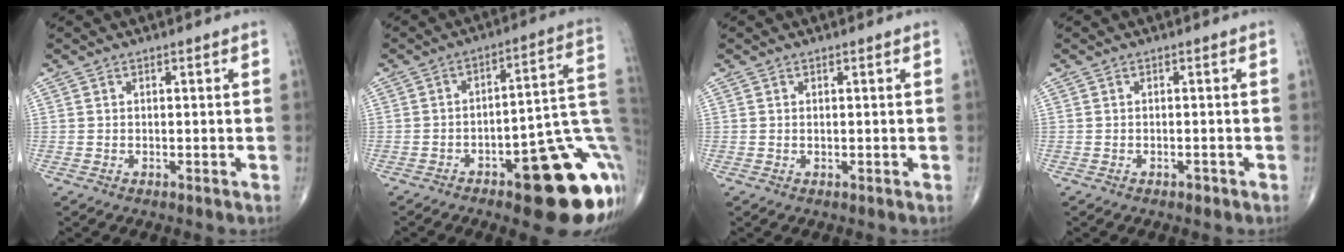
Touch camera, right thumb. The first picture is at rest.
{"total": 21.0, "force": [-7.1, 7.0, 18.5], "torque": [-0.159, 0.044, -0.082]}
{"total": 0.0}
{"total": 0.8, "force": [-0.6, 0.4, 0.4], "torque": [-0.004, 0.004, -0.009]}